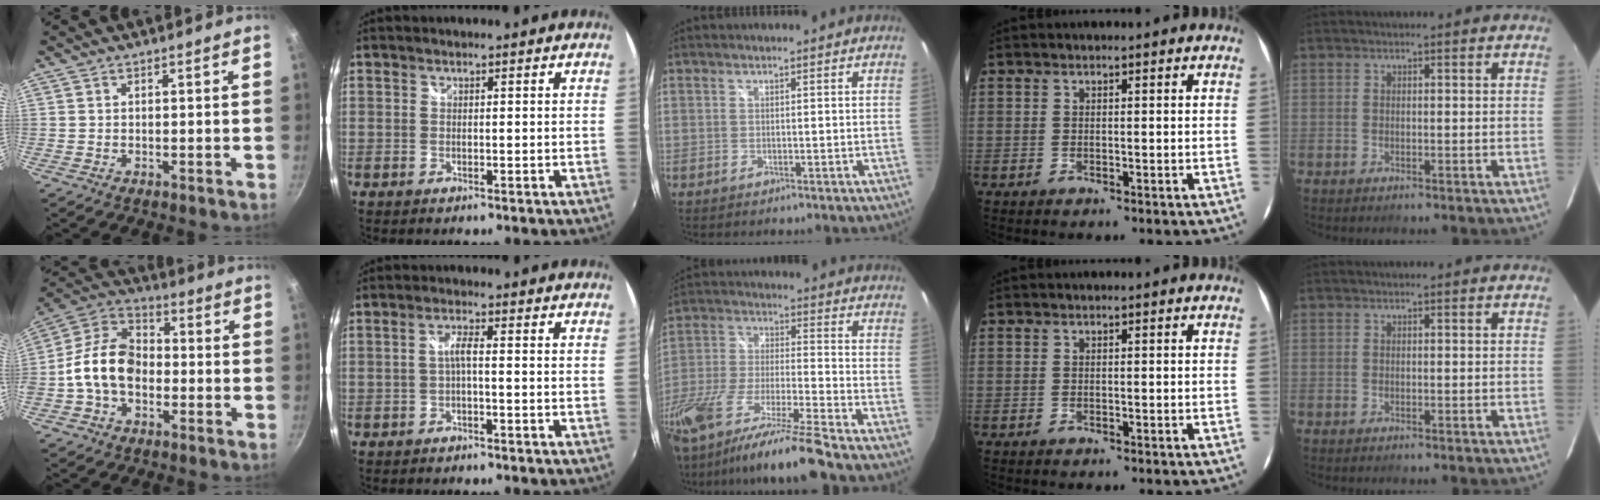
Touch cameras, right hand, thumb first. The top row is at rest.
{"thumb": {"total": 13.3, "force": [-2.2, 9.4, 9.2], "torque": [-0.138, 0.040, -0.060]}, "index": {"total": 2.3, "force": [-0.7, 0.1, 2.2], "torque": [-0.043, 0.004, -0.013]}, "middle": {"total": 20.1, "force": [-16.4, -0.5, 11.7], "torque": [-0.217, -0.060, -0.292]}}